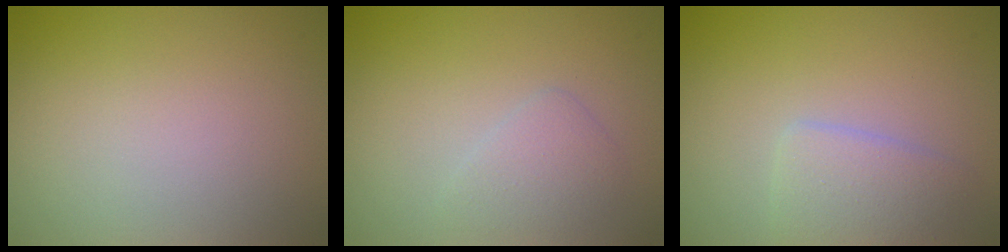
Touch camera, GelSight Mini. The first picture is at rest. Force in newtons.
{"total": 1.7, "press": 1.7, "slide": 0.1}
{"total": 2.4, "press": 2.4, "slide": 0.1}